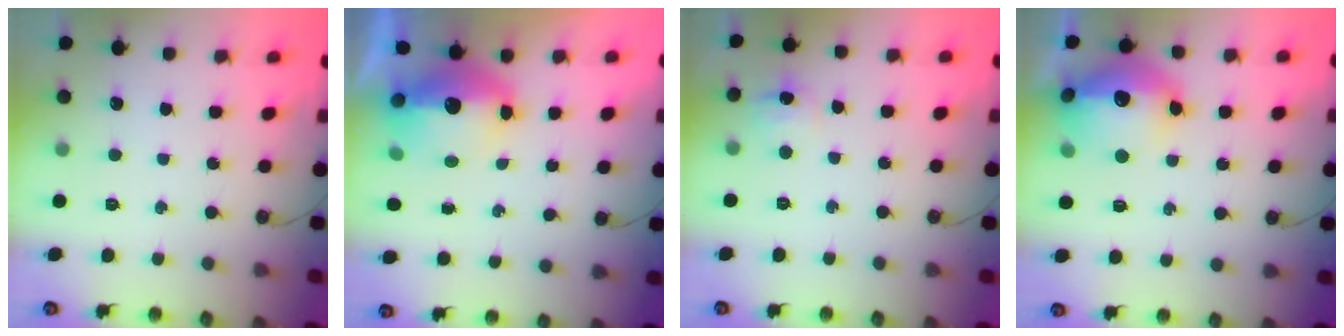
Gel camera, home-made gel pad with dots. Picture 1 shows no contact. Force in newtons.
{"total": 14.3, "press": 14.2, "slide": 1.3}
{"total": 5.5, "press": 5.5, "slide": 0.3}
{"total": 18.4, "press": 18.4, "slide": 1.4}